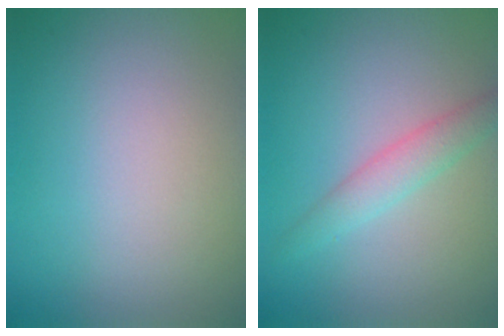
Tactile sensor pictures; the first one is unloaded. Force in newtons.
{"total": 2.3, "press": 2.3, "slide": 0.1}